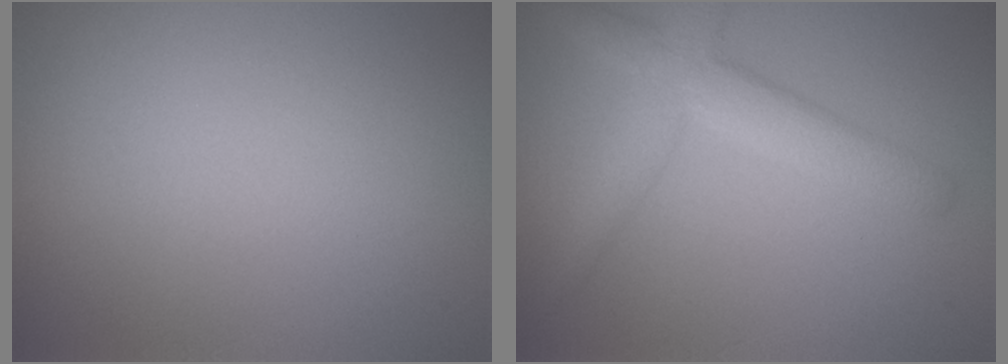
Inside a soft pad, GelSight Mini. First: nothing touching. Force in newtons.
{"total": 4.0, "press": 4.0, "slide": 0.3}